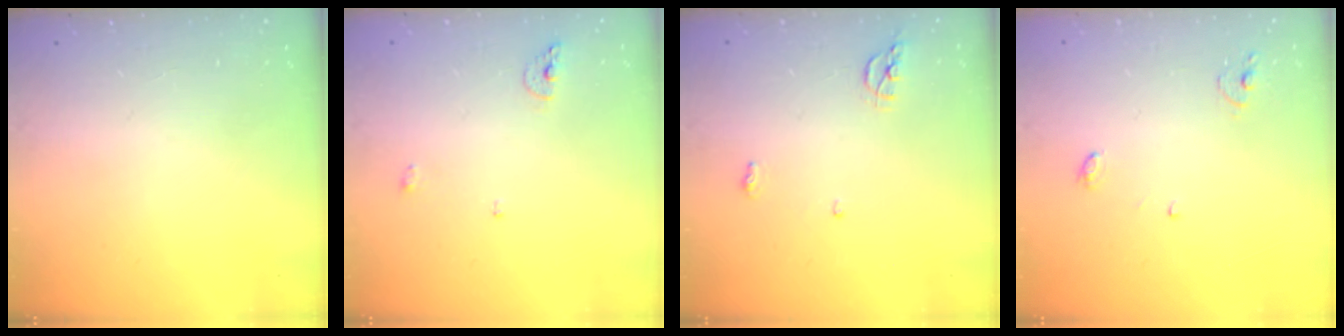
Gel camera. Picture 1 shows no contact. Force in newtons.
{"total": 5.6, "press": 5.5, "slide": 0.9}
{"total": 7.2, "press": 5.3, "slide": 4.9}
{"total": 4.2, "press": 4.2, "slide": 0.2}